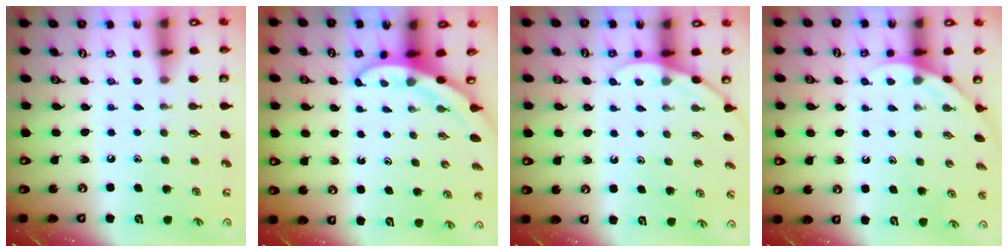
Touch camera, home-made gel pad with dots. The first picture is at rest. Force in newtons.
{"total": 3.1, "press": 3.1, "slide": 0.0}
{"total": 2.8, "press": 2.8, "slide": 0.2}
{"total": 2.6, "press": 2.6, "slide": 0.1}